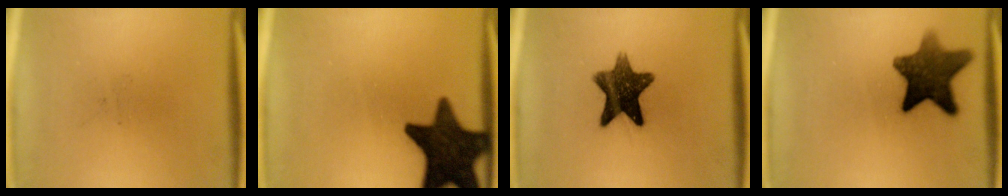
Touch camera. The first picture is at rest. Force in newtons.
{"total": 16.4}
{"total": 11.2}
{"total": 11.5}